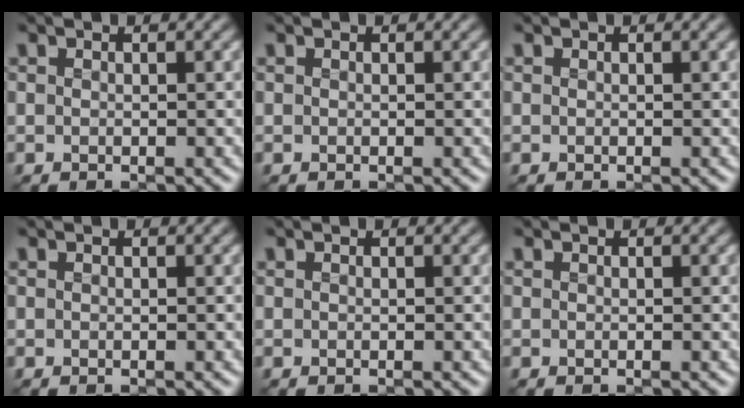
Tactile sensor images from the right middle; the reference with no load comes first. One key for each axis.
{"total": 0.0}
{"total": 0.0}
{"total": 0.0}
{"total": 0.0}
{"total": 0.0}